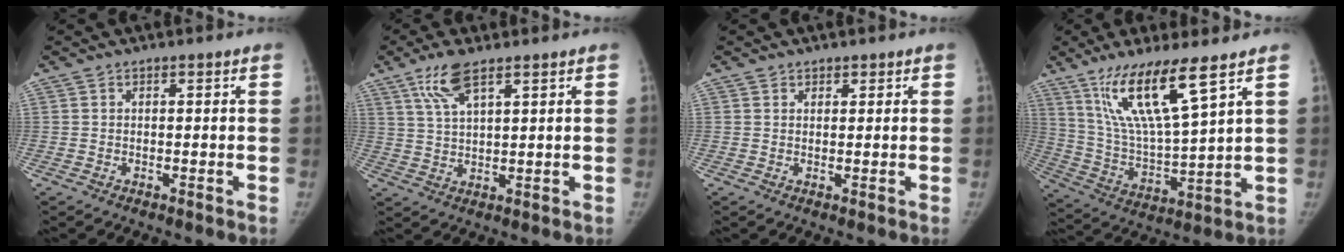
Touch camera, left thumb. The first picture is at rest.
{"total": 6.7, "force": [4.2, 2.0, 4.8], "torque": [-0.096, -0.012, 0.088]}
{"total": 1.3, "force": [1.0, 0.8, -0.1], "torque": [0.021, -0.006, 0.009]}
{"total": 15.5, "force": [9.4, 2.2, 12.1], "torque": [-0.233, -0.053, 0.193]}